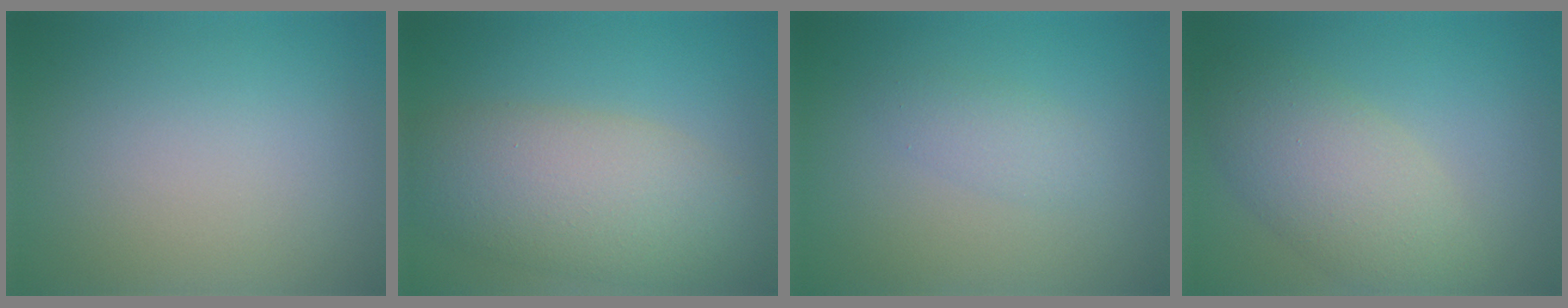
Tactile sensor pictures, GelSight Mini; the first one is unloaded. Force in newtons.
{"total": 7.7, "press": 7.7, "slide": 0.4}
{"total": 1.5, "press": 1.5, "slide": 0.1}
{"total": 5.6, "press": 5.6, "slide": 0.5}